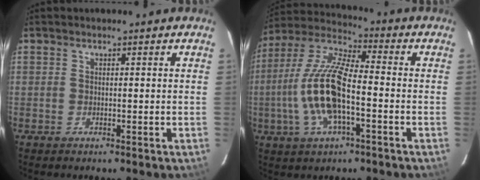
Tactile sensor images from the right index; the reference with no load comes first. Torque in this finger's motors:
{"motor_torque": [2.14, 0.00, 1.06, 0.19]}